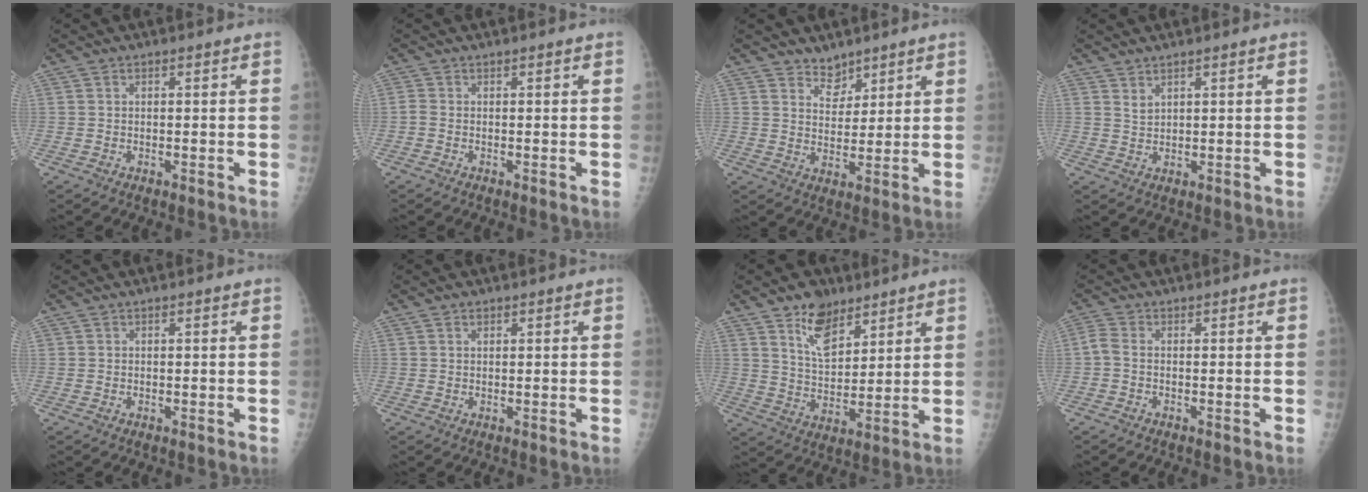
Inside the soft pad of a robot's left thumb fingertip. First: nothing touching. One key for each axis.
{"total": 0.7, "fx": -0.1, "fy": 0.3, "fz": 0.6, "tx": -0.011, "ty": 0.001, "tz": -0.003}
{"total": 4.6, "fx": 3.7, "fy": 2.7, "fz": 0.7, "tx": 0.015, "ty": -0.030, "tz": 0.065}
{"total": 1.7, "fx": 1.5, "fy": 0.4, "fz": 0.7, "tx": -0.004, "ty": -0.017, "tz": 0.027}
{"total": 0.0}
{"total": 1.1, "fx": 0.6, "fy": 0.8, "fz": 0.4, "tx": -0.002, "ty": -0.003, "tz": 0.010}
{"total": 9.6, "fx": 6.2, "fy": 5.4, "fz": 5.0, "tx": -0.060, "ty": -0.044, "tz": 0.114}
{"total": 1.8, "fx": -0.4, "fy": 0.8, "fz": 1.6, "tx": -0.045, "ty": -0.002, "tz": -0.014}